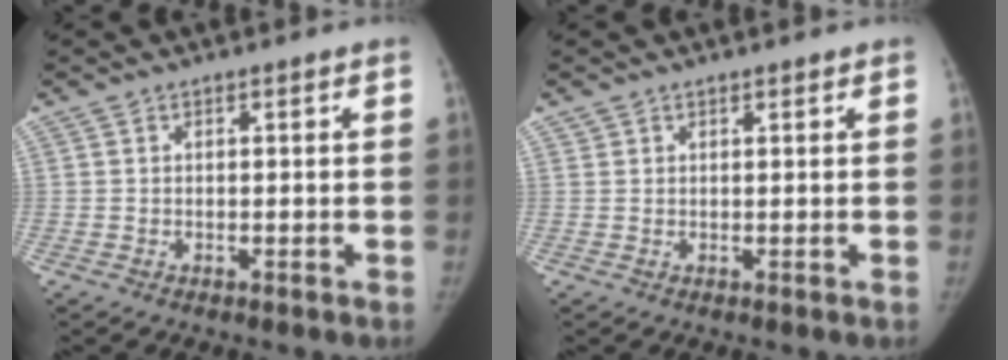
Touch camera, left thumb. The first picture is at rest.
{"total": 0.9, "force": [0.7, 0.6, 0.0], "torque": [0.011, -0.004, 0.007]}